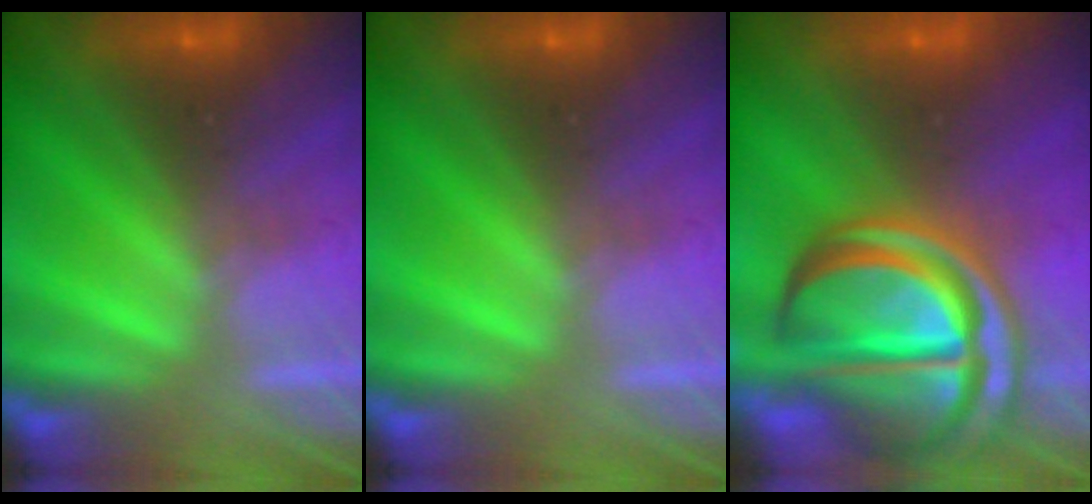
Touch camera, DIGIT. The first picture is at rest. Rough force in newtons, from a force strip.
{"total": 0.0}
{"total": 7.1}